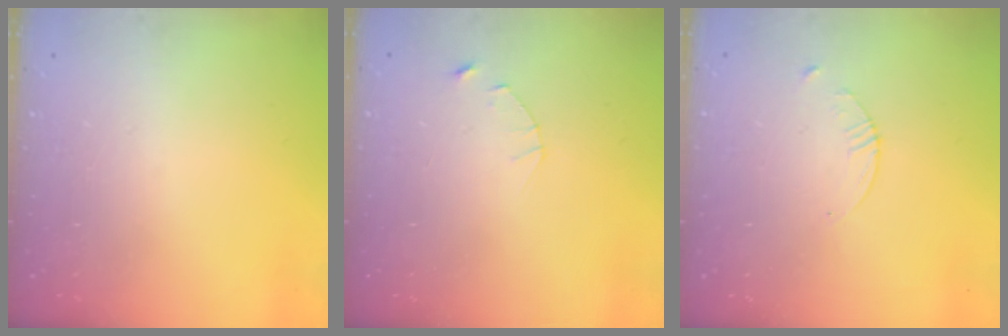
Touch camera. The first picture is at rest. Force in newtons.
{"total": 2.5, "press": 2.4, "slide": 0.3}
{"total": 1.5, "press": 1.5, "slide": 0.2}